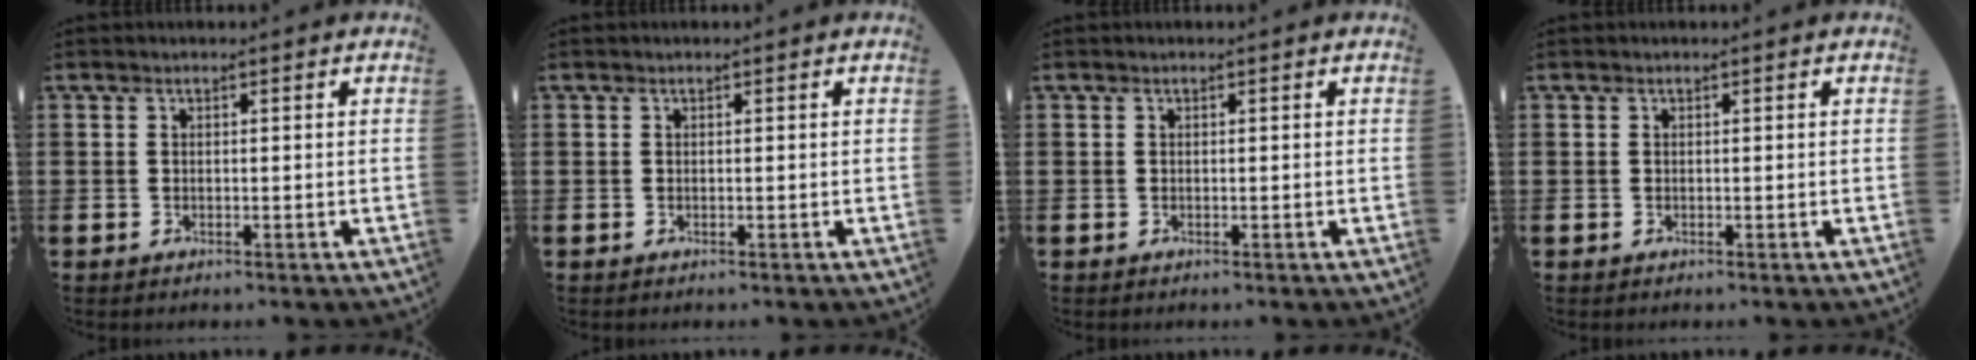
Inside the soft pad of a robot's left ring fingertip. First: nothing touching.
{"total": 0.0}
{"total": 0.0}
{"total": 0.0}